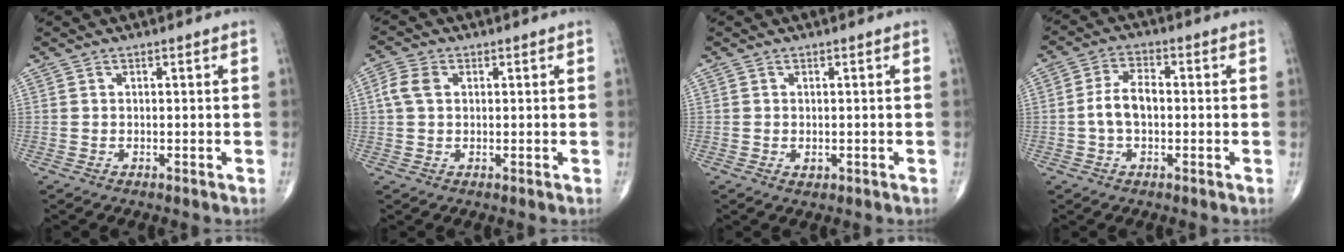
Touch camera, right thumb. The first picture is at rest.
{"total": 4.1, "force": [0.8, 2.8, 2.8], "torque": [-0.066, 0.009, 0.013]}
{"total": 1.0, "force": [-0.2, 0.7, 0.7], "torque": [-0.008, -0.002, -0.001]}
{"total": 6.2, "force": [-0.6, 3.4, 5.1], "torque": [-0.100, 0.021, -0.017]}